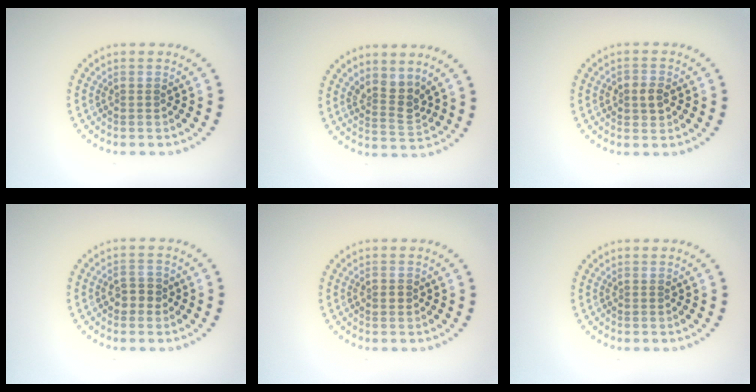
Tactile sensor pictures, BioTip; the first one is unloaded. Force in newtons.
{"total": 2.6, "press": 2.0, "slide": 1.7}
{"total": 2.0, "press": 2.0, "slide": 0.2}
{"total": 1.8, "press": 1.8, "slide": 0.4}
{"total": 1.3, "press": 1.3, "slide": 0.1}
{"total": 0.0}